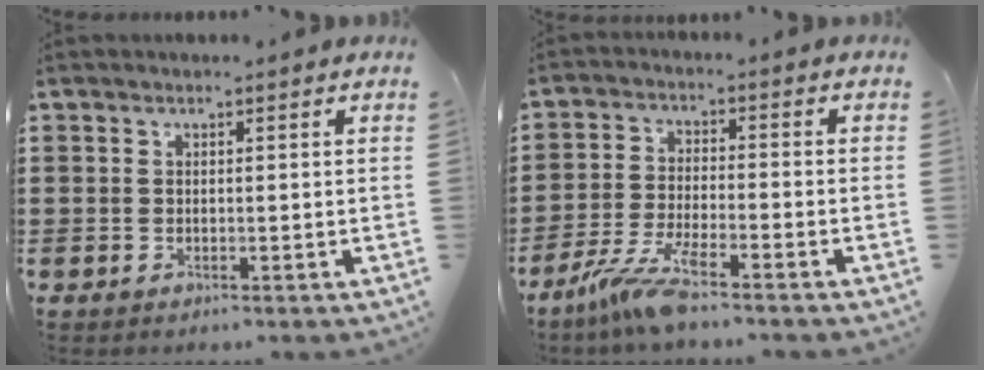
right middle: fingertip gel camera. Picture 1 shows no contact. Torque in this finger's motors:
{"motor_torque": [2.14, 0.00, 0.15, 0.13]}